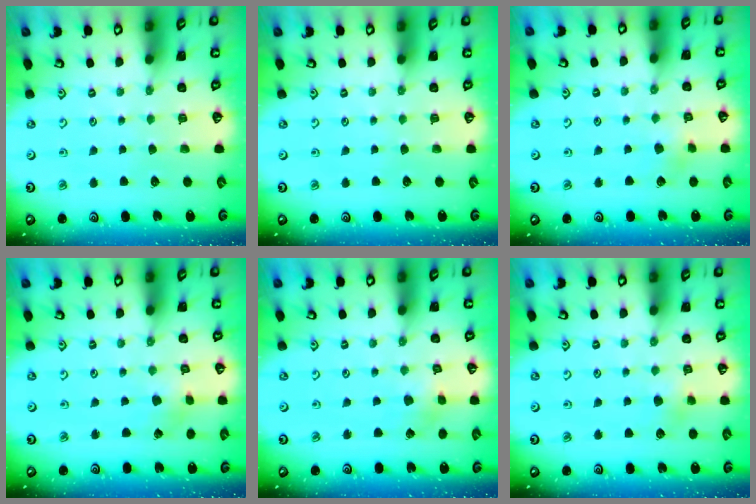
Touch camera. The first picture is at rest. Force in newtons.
{"total": 0.0}
{"total": 3.4, "press": 3.3, "slide": 0.9}
{"total": 1.5, "press": 1.5, "slide": 0.2}
{"total": 2.9, "press": 2.9, "slide": 0.2}
{"total": 4.2, "press": 4.2, "slide": 0.6}